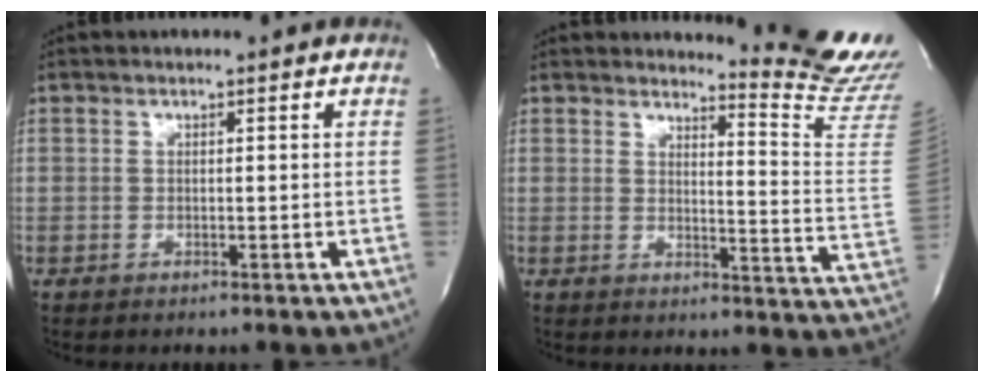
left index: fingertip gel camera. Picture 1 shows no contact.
{"total": 11.7, "force": [11.4, -2.0, 1.6], "torque": [-0.017, -0.145, 0.117]}